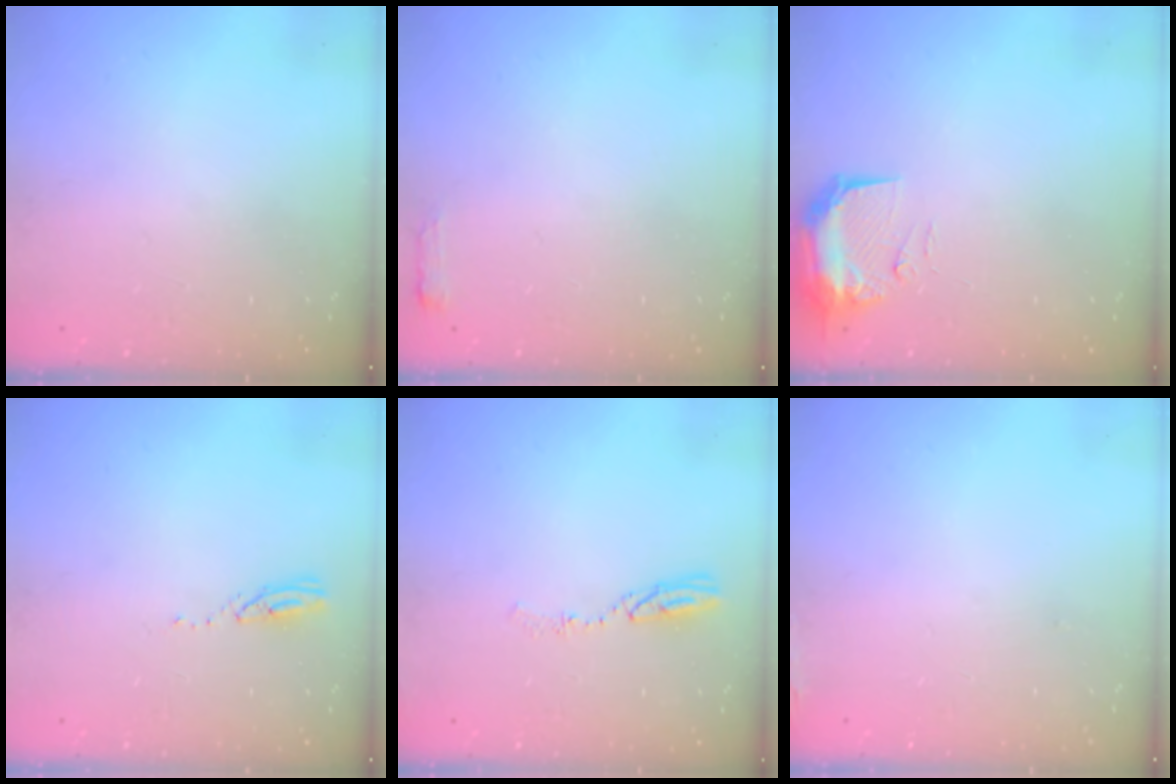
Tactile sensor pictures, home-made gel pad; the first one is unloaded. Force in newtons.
{"total": 2.7, "press": 2.6, "slide": 0.5}
{"total": 11.4, "press": 10.0, "slide": 5.4}
{"total": 3.2, "press": 3.2, "slide": 0.2}
{"total": 5.2, "press": 5.1, "slide": 0.4}
{"total": 6.3, "press": 5.9, "slide": 2.1}